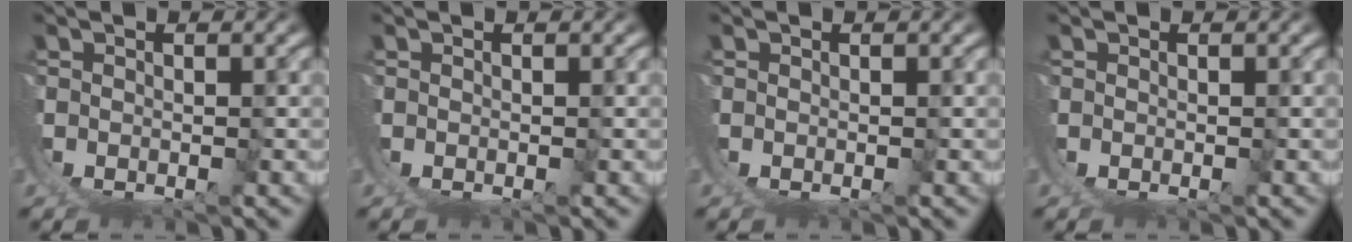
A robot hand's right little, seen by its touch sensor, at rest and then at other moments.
{"total": 0.0}
{"total": 0.0}
{"total": 0.0}